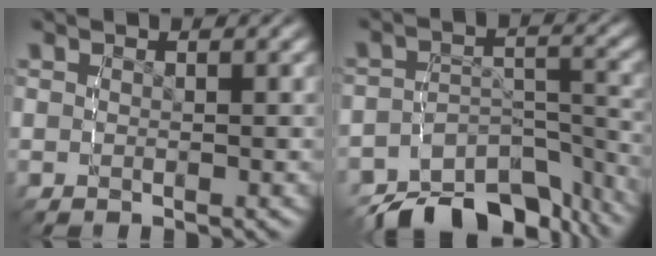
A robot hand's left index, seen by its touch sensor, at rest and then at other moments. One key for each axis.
{"total": 11.3, "fx": -9.2, "fy": 4.6, "fz": 4.5, "tx": -0.054, "ty": -0.020, "tz": -0.140}